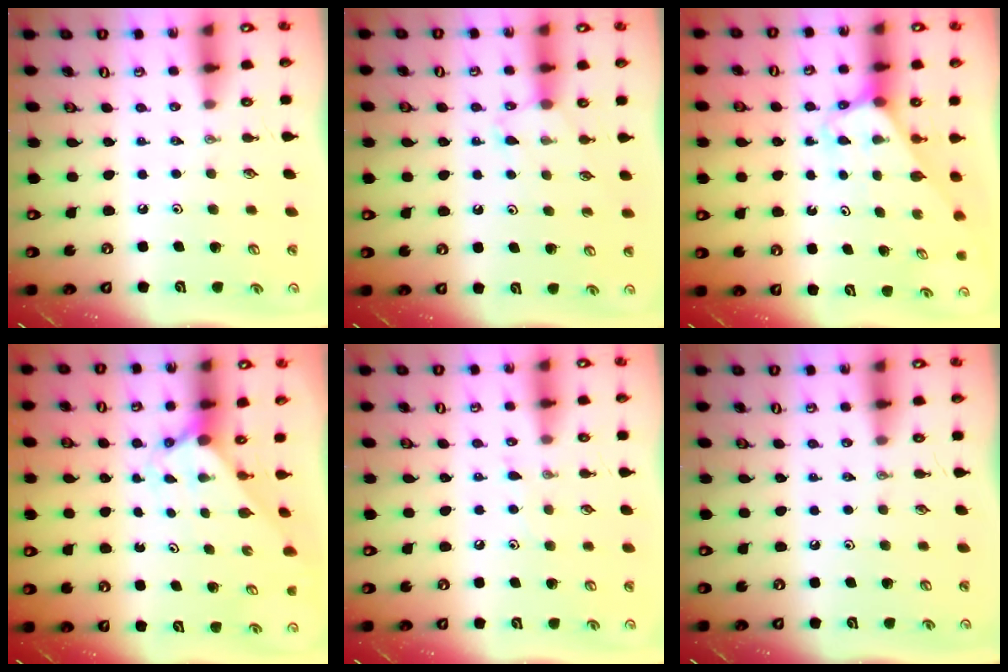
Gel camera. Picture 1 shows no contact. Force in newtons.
{"total": 6.0, "press": 5.9, "slide": 0.6}
{"total": 3.1, "press": 3.1, "slide": 0.2}
{"total": 2.0, "press": 2.0, "slide": 0.2}
{"total": 4.2, "press": 4.2, "slide": 0.5}
{"total": 0.0}